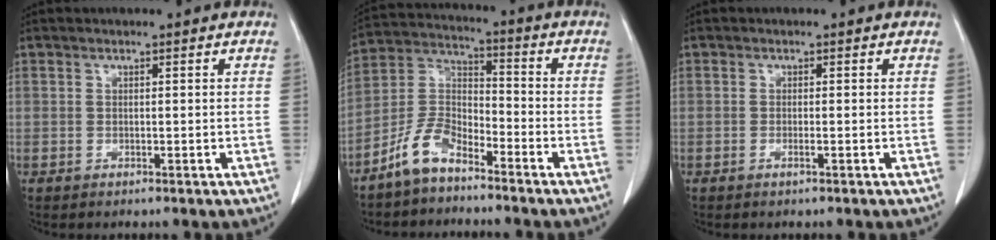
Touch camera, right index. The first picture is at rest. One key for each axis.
{"total": 7.9, "fx": -6.1, "fy": 3.2, "fz": 3.8, "tx": -0.089, "ty": 0.016, "tz": -0.127}
{"total": 0.7, "fx": -0.3, "fy": -0.1, "fz": 0.6, "tx": -0.010, "ty": 0.002, "tz": -0.002}